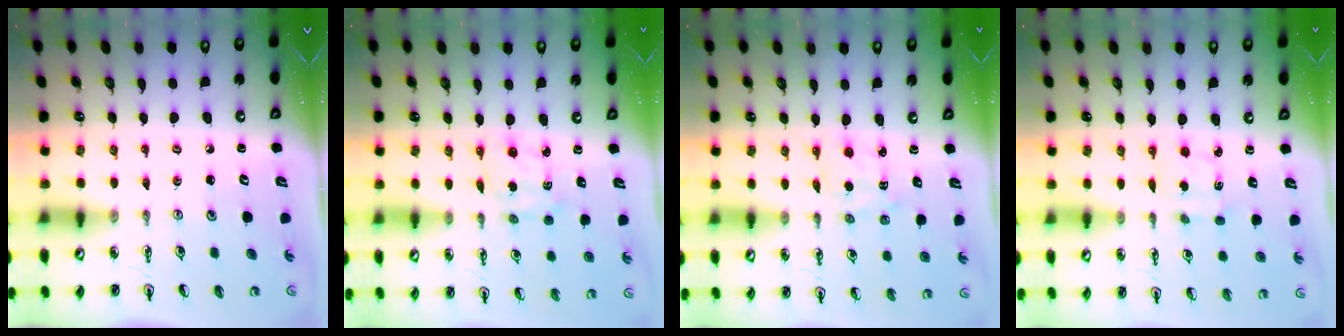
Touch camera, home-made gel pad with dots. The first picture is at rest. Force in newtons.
{"total": 2.5, "press": 2.5, "slide": 0.3}
{"total": 1.6, "press": 1.4, "slide": 0.7}
{"total": 2.1, "press": 2.0, "slide": 0.7}